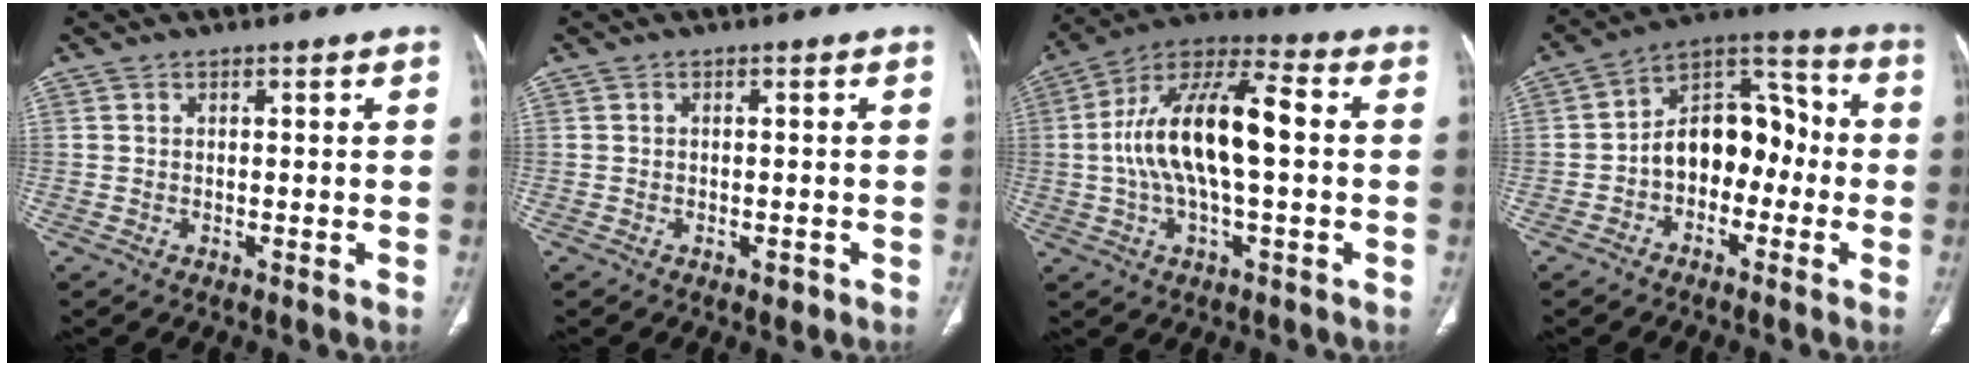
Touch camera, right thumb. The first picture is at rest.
{"total": 2.6, "force": [-1.0, 1.6, 1.8], "torque": [-0.012, 0.001, -0.006]}
{"total": 17.7, "force": [0.4, 6.9, 16.3], "torque": [-0.310, 0.039, 0.000]}
{"total": 13.1, "force": [-2.3, 8.9, 9.4], "torque": [-0.108, 0.053, -0.052]}